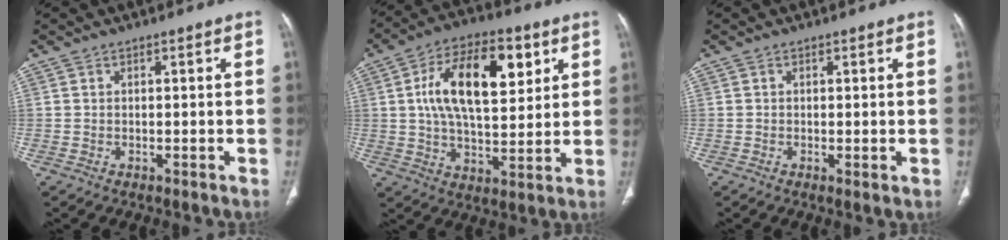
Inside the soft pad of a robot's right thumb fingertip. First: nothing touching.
{"total": 18.5, "force": [5.5, 9.2, 15.1], "torque": [-0.226, -0.005, 0.089]}
{"total": 1.1, "force": [-0.2, 0.3, 1.1], "torque": [-0.023, -0.006, -0.002]}